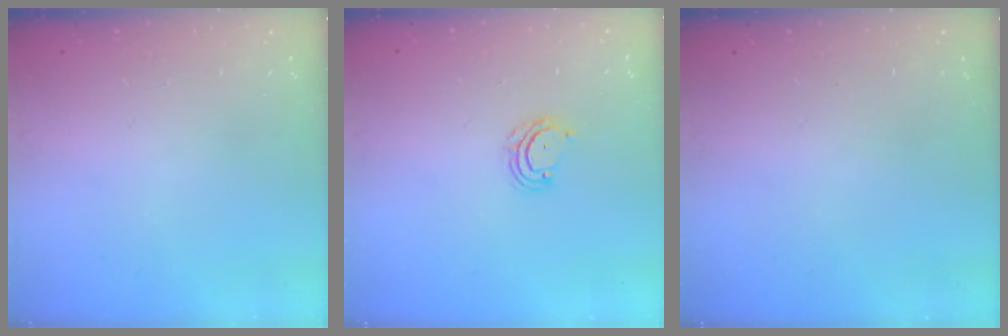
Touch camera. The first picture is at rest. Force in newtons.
{"total": 5.6, "press": 5.5, "slide": 0.5}
{"total": 0.0}